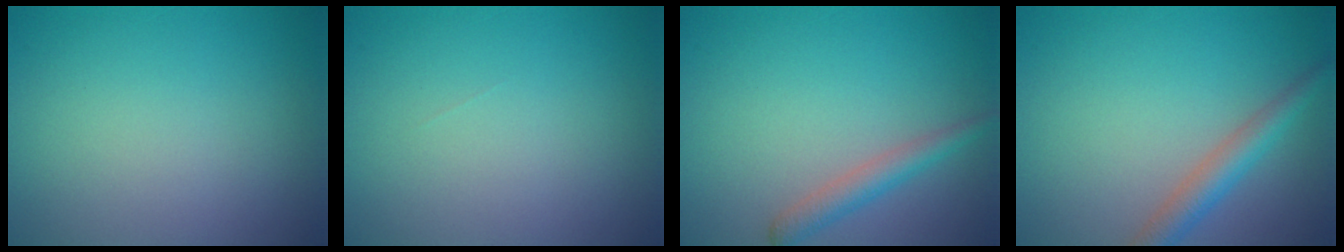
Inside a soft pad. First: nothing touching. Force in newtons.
{"total": 0.0}
{"total": 2.2, "press": 2.2, "slide": 0.1}
{"total": 3.0, "press": 3.0, "slide": 0.2}